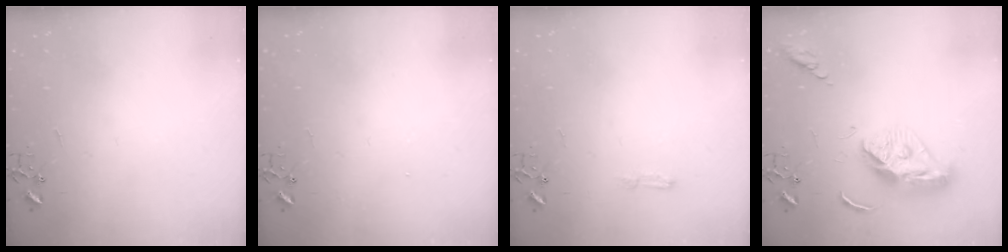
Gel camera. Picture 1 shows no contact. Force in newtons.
{"total": 1.1, "press": 1.1, "slide": 0.1}
{"total": 3.8, "press": 3.8, "slide": 0.5}
{"total": 13.1, "press": 13.0, "slide": 1.3}